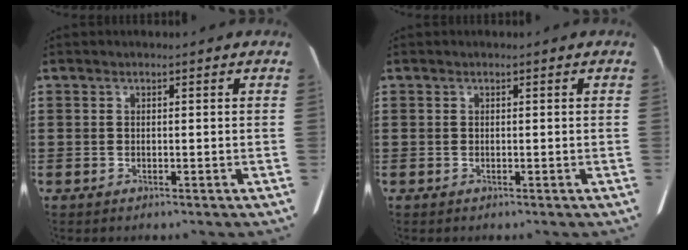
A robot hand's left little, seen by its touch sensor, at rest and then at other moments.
{"total": 0.0}